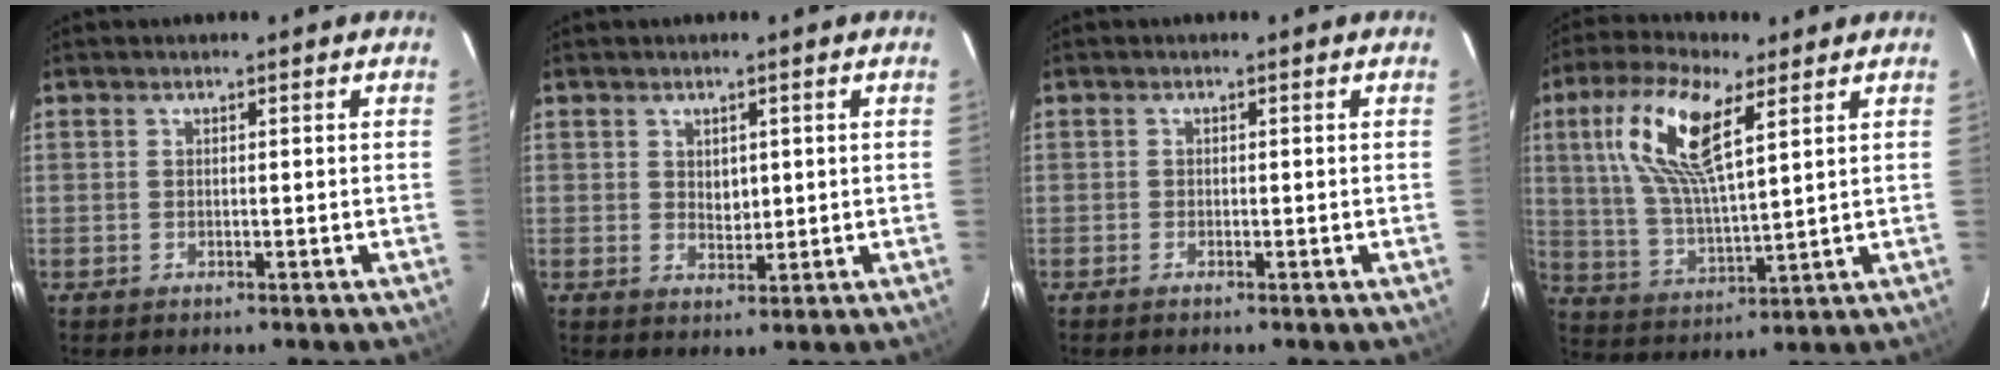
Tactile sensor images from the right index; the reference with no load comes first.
{"total": 2.4, "force": [0.5, 1.8, 1.5], "torque": [-0.021, 0.001, 0.011]}
{"total": 0.6, "force": [-0.6, 0.1, 0.2], "torque": [-0.004, -0.003, -0.012]}
{"total": 14.4, "force": [6.1, 4.8, 12.1], "torque": [-0.237, 0.015, 0.121]}